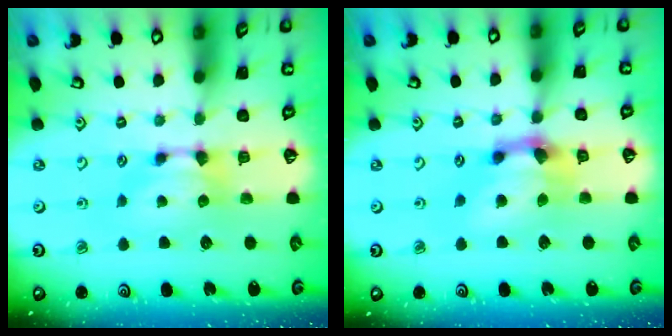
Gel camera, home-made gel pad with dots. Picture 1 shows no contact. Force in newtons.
{"total": 4.3, "press": 3.7, "slide": 2.3}